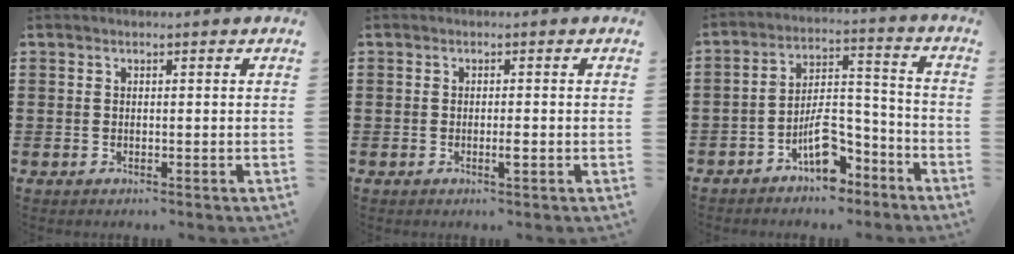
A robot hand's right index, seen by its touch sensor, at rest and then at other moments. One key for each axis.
{"total": 1.4, "fx": -0.6, "fy": 0.2, "fz": 1.3, "tx": -0.023, "ty": -0.004, "tz": -0.009}
{"total": 8.0, "fx": -5.2, "fy": 3.4, "fz": 4.9, "tx": -0.084, "ty": 0.012, "tz": -0.095}